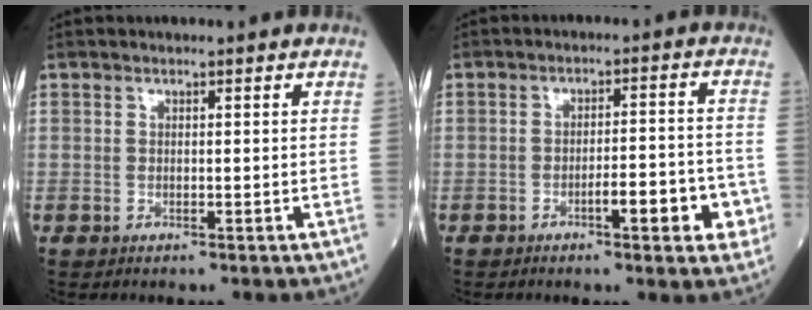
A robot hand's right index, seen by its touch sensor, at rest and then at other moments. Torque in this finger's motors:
{"motor_torque": [0.33, -0.02, 0.07, 0.08]}